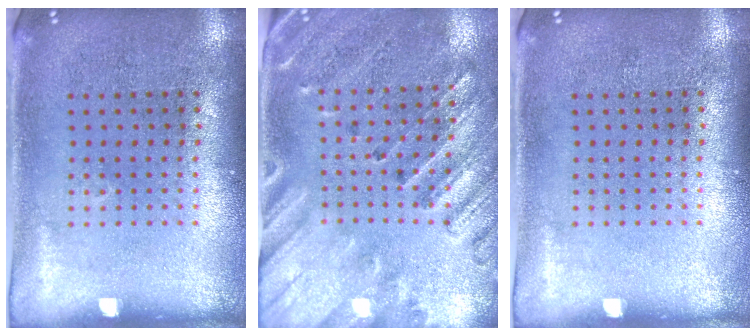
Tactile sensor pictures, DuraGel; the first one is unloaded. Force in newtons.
{"total": 2.5, "press": 2.2, "slide": 1.3}
{"total": 0.0}